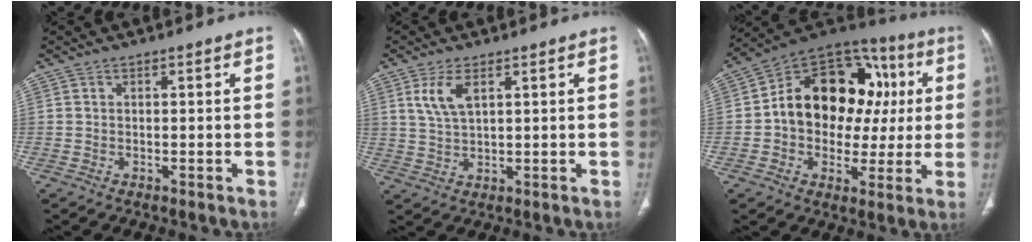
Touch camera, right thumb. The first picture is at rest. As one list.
[{"total": 5.4, "force": [2.4, 2.3, 4.2], "torque": [-0.089, -0.007, 0.057]}, {"total": 22.3, "force": [2.4, 16.1, 15.3], "torque": [-0.181, 0.043, 0.037]}]